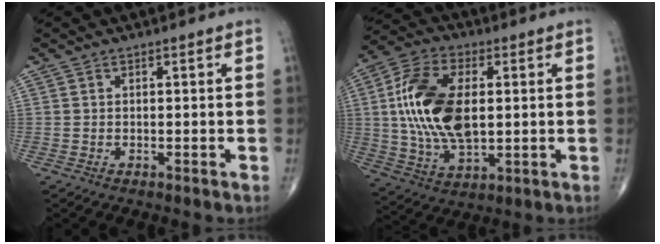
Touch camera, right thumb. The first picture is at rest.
{"total": 17.7, "force": [1.9, 9.7, 14.8], "torque": [-0.286, 0.002, 0.037]}